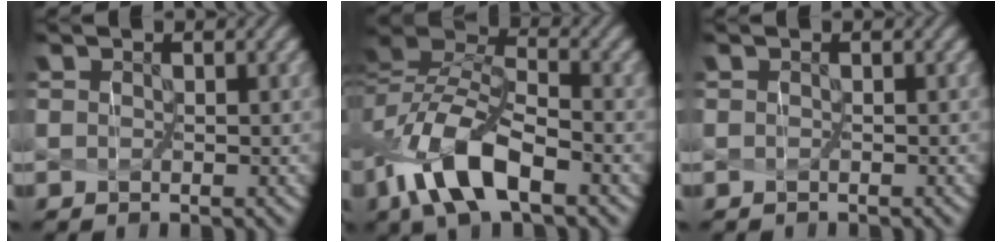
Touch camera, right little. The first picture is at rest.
{"total": 8.5, "force": [-4.3, 3.3, 6.5], "torque": [-0.137, 0.007, -0.082]}
{"total": 0.6, "force": [-0.5, -0.2, -0.3], "torque": [0.001, -0.003, -0.004]}